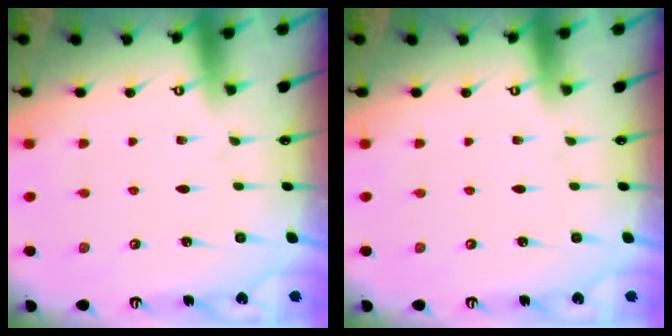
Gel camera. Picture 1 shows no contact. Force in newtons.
{"total": 0.0}